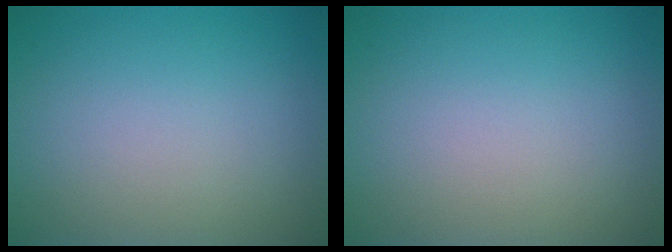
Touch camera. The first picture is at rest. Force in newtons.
{"total": 0.0}